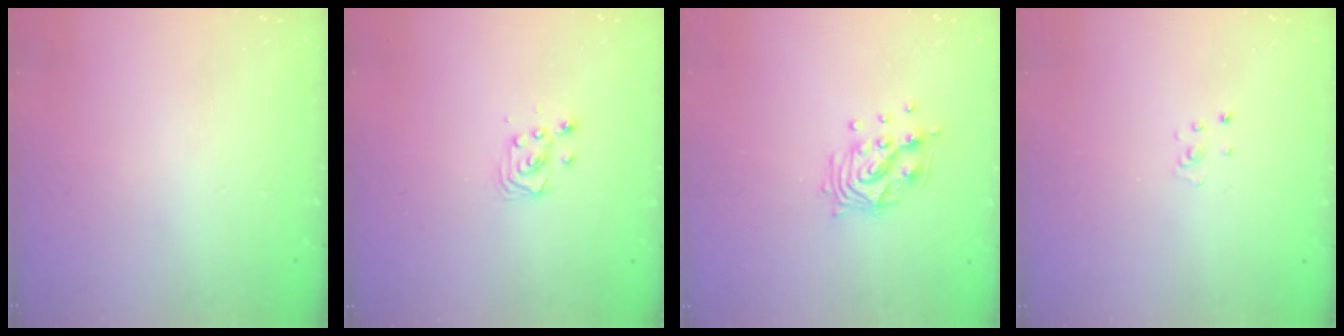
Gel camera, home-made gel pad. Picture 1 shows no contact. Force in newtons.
{"total": 3.5, "press": 3.5, "slide": 0.4}
{"total": 10.6, "press": 10.6, "slide": 0.5}
{"total": 2.6, "press": 2.6, "slide": 0.3}